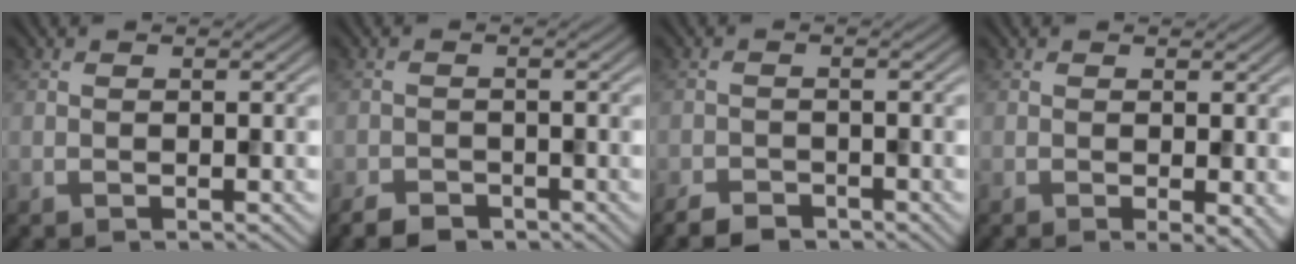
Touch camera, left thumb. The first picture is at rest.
{"total": 2.7, "force": [-2.3, 1.2, 0.9], "torque": [-0.018, -0.005, -0.045]}
{"total": 2.9, "force": [-2.5, 1.0, 1.0], "torque": [-0.018, -0.005, -0.050]}
{"total": 2.4, "force": [-0.4, 0.6, 2.3], "torque": [-0.034, -0.007, -0.005]}